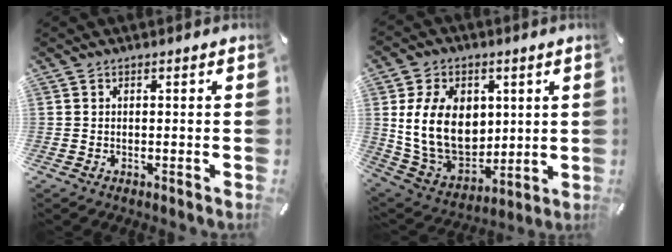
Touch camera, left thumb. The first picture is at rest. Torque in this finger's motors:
{"motor_torque": [2.62, 2.39, 1.34, -0.11, 0.25]}